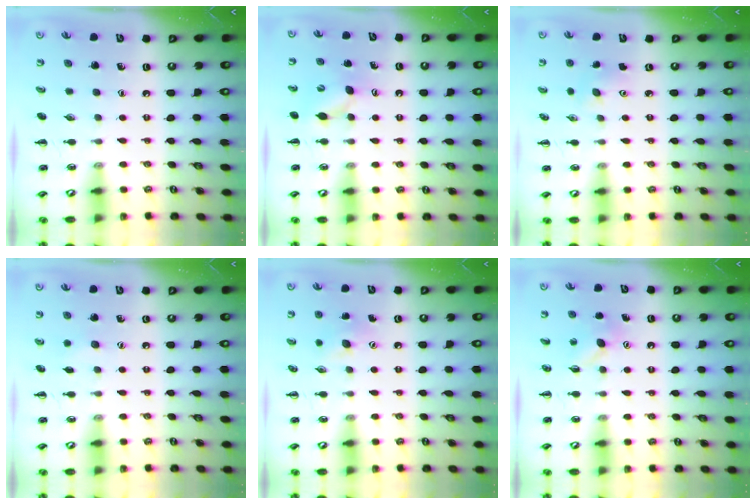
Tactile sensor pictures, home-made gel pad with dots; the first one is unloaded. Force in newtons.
{"total": 7.7, "press": 7.6, "slide": 1.1}
{"total": 5.1, "press": 4.9, "slide": 1.3}
{"total": 4.1, "press": 3.9, "slide": 0.9}
{"total": 6.5, "press": 6.4, "slide": 1.6}
{"total": 4.2, "press": 4.0, "slide": 1.2}